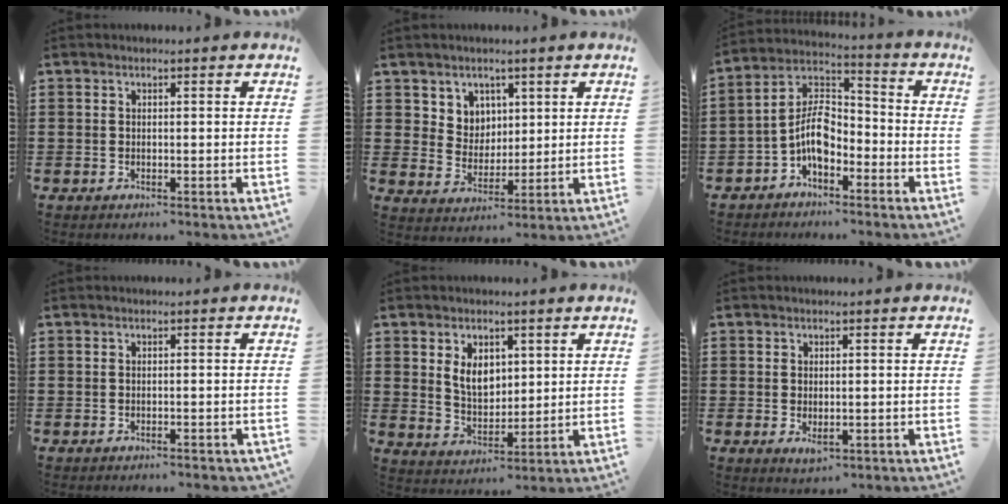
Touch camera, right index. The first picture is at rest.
{"total": 5.2, "force": [3.0, 4.2, 0.3], "torque": [-0.024, -0.001, 0.055]}
{"total": 8.0, "force": [-3.2, 4.4, 5.8], "torque": [-0.140, 0.001, -0.069]}
{"total": 0.6, "force": [-0.5, 0.1, 0.2], "torque": [-0.005, -0.001, -0.011]}
{"total": 5.7, "force": [2.0, 3.9, 3.6], "torque": [-0.068, 0.005, 0.032]}
{"total": 1.3, "force": [-0.2, 0.8, 1.0], "torque": [-0.020, 0.000, -0.003]}